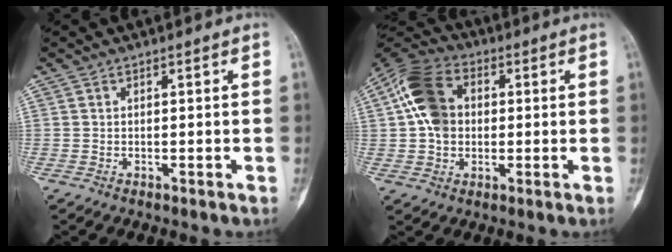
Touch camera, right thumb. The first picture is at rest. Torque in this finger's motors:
{"motor_torque": [1.36, 1.80, 0.57, -0.50, 0.47]}